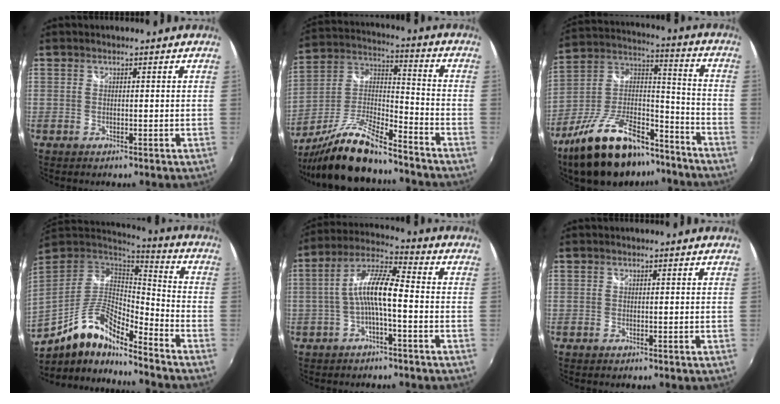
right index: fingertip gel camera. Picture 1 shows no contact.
{"total": 16.1, "force": [-13.2, 2.8, 8.7], "torque": [-0.192, -0.008, -0.243]}
{"total": 24.4, "force": [-17.5, 9.9, 13.8], "torque": [-0.264, 0.010, -0.277]}
{"total": 14.6, "force": [-10.0, 4.1, 9.9], "torque": [-0.194, -0.003, -0.189]}
{"total": 8.7, "force": [-2.0, 1.7, 8.3], "torque": [-0.182, 0.019, -0.038]}
{"total": 0.0}